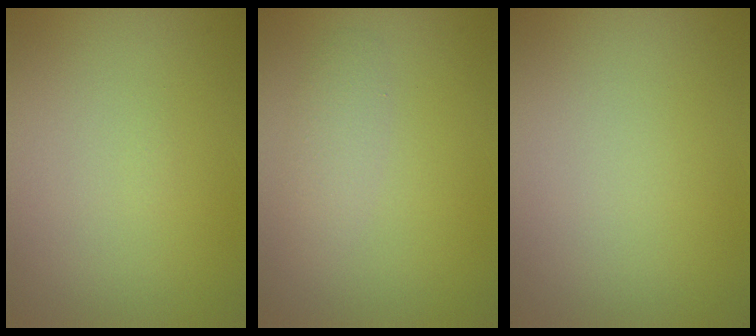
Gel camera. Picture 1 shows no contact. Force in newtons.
{"total": 1.7, "press": 1.7, "slide": 0.1}
{"total": 0.0}